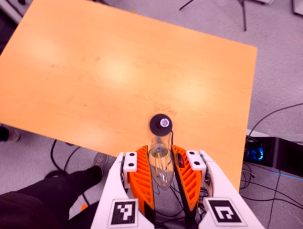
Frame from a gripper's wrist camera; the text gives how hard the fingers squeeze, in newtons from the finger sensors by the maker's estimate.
{"total": 10.4, "left": 9.5, "right": 11.3}